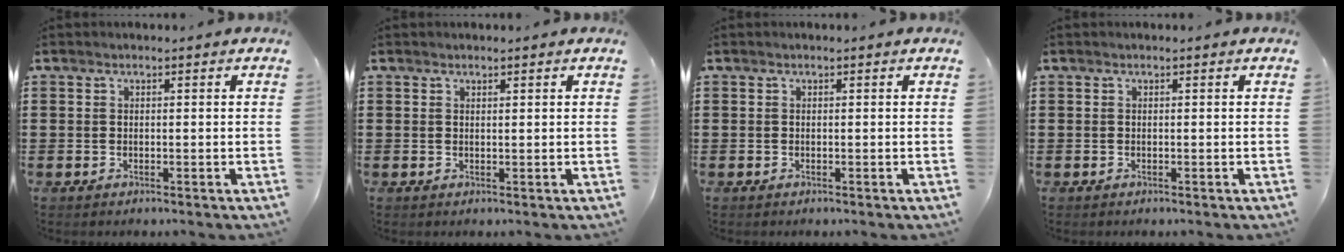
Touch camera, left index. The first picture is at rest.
{"total": 0.8, "force": [0.6, -0.1, 0.4], "torque": [-0.010, -0.002, 0.013]}
{"total": 0.0}
{"total": 0.0}